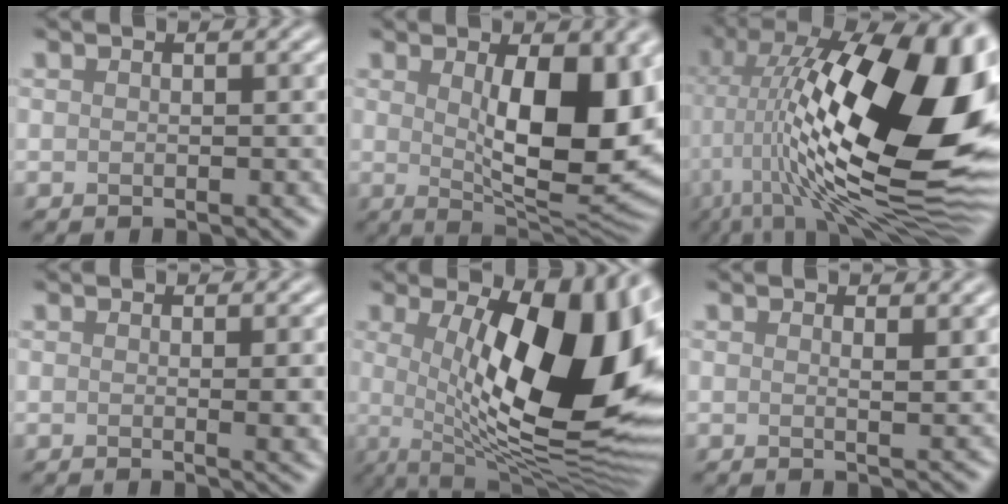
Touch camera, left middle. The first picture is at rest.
{"total": 11.2, "force": [1.6, 4.3, 10.2], "torque": [-0.139, -0.009, 0.029]}
{"total": 20.7, "force": [2.1, 8.8, 18.6], "torque": [-0.302, 0.025, 0.030]}
{"total": 2.6, "force": [0.2, 0.7, 2.5], "torque": [-0.026, -0.003, 0.002]}
{"total": 16.2, "force": [1.5, 5.9, 15.0], "torque": [-0.195, -0.002, 0.018]}
{"total": 1.2, "force": [0.7, 0.3, 1.0], "torque": [-0.011, -0.002, 0.007]}